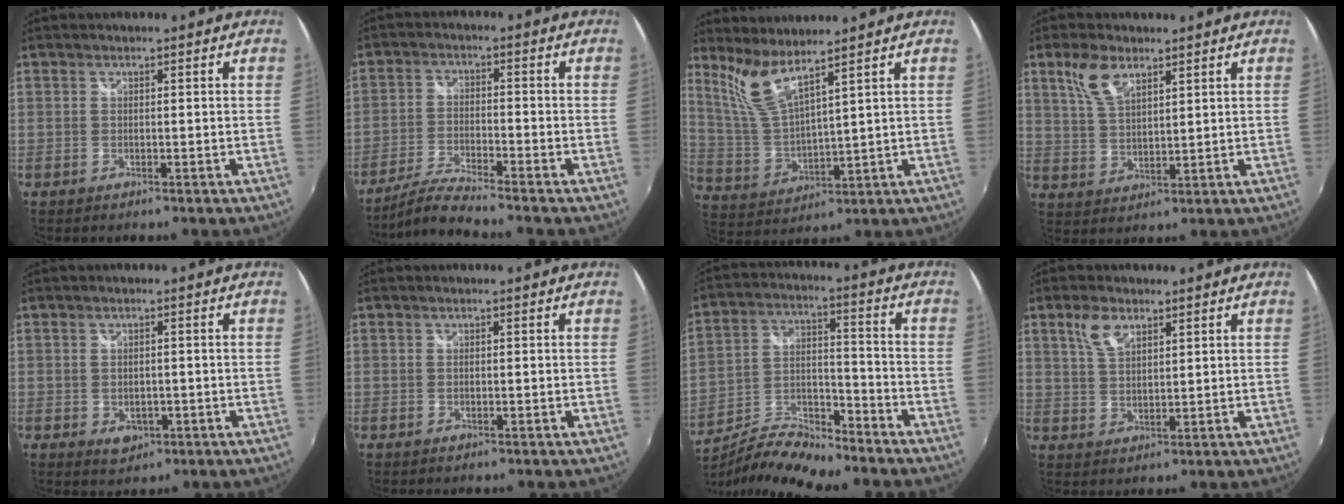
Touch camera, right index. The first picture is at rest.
{"total": 6.8, "force": [-6.2, -0.4, 2.7], "torque": [-0.074, -0.003, -0.124]}
{"total": 7.7, "force": [6.1, 0.3, 4.8], "torque": [-0.096, -0.013, 0.136]}
{"total": 7.0, "force": [4.3, 3.2, 4.5], "torque": [-0.091, 0.009, 0.089]}
{"total": 4.0, "force": [-1.2, 3.0, 2.3], "torque": [-0.044, -0.005, -0.013]}
{"total": 0.0}
{"total": 12.2, "force": [-10.5, 2.5, 5.7], "torque": [-0.117, -0.003, -0.197]}
{"total": 5.3, "force": [3.0, 2.7, 3.4], "torque": [-0.067, 0.009, 0.060]}